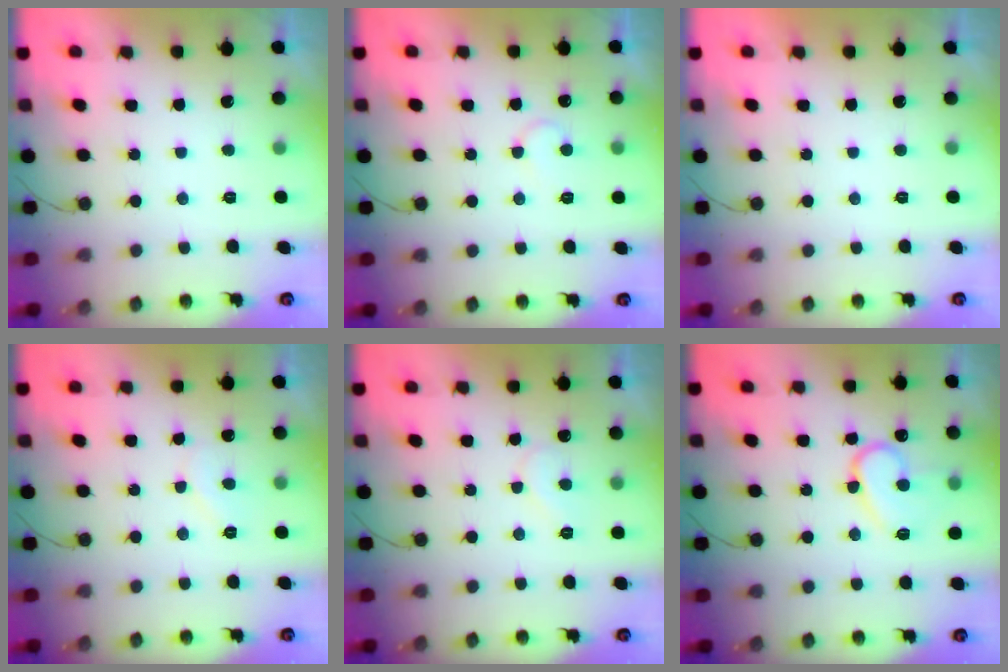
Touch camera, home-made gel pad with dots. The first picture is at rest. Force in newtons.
{"total": 5.4, "press": 5.4, "slide": 0.5}
{"total": 1.7, "press": 1.6, "slide": 0.1}
{"total": 4.4, "press": 4.4, "slide": 0.4}
{"total": 6.1, "press": 6.1, "slide": 0.6}
{"total": 12.4, "press": 12.3, "slide": 1.5}